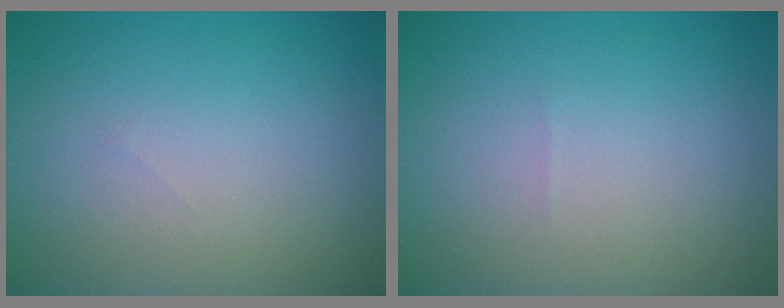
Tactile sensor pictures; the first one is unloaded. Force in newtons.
{"total": 0.0}